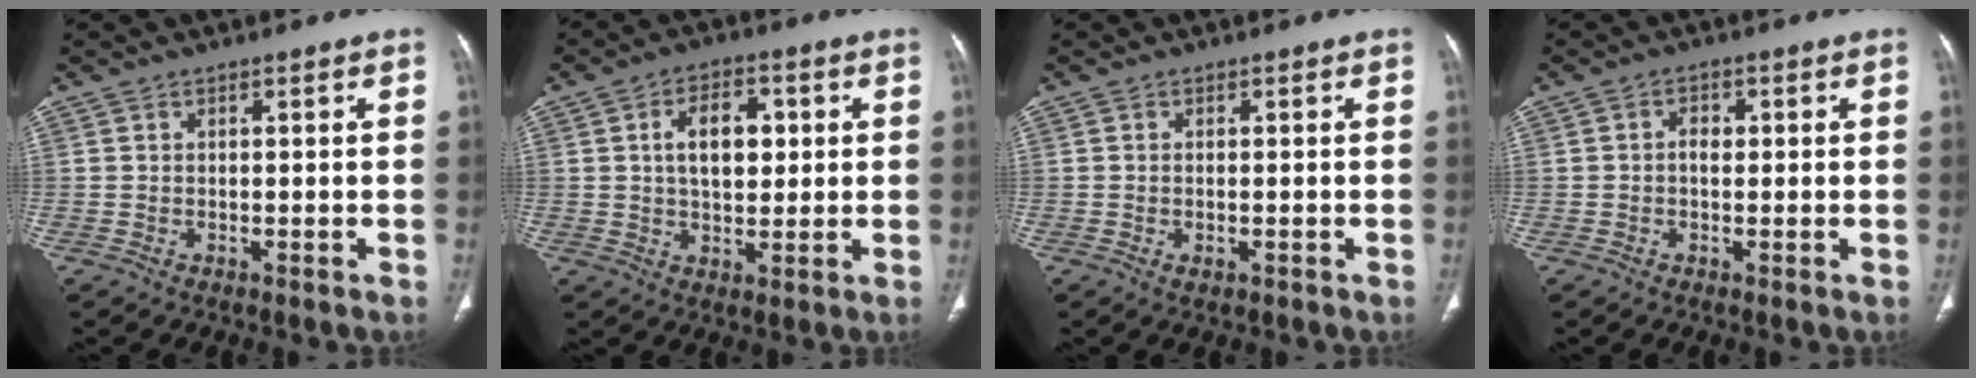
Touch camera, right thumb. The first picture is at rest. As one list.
[{"total": 9.0, "force": [1.7, 5.4, 6.9], "torque": [-0.089, 0.005, 0.029]}, {"total": 1.5, "force": [-0.5, 0.6, 1.2], "torque": [-0.027, 0.000, -0.005]}, {"total": 2.3, "force": [0.1, 1.7, 1.5], "torque": [-0.017, 0.008, -0.002]}]